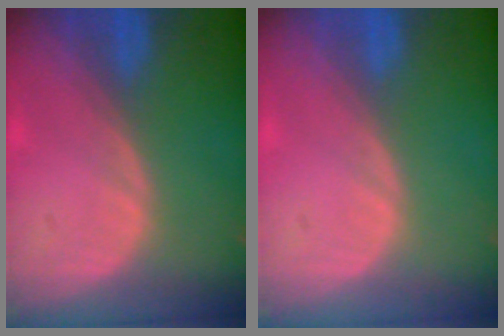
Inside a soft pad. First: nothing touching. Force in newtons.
{"total": 0.0}